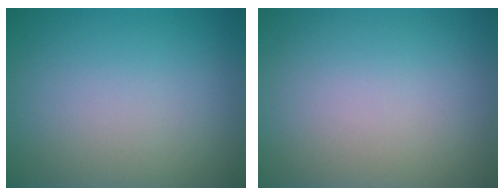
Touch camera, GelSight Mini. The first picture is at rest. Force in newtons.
{"total": 0.0}